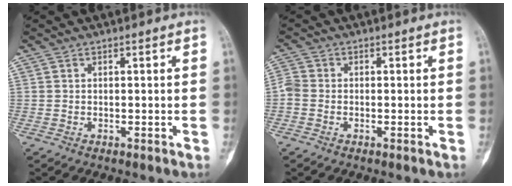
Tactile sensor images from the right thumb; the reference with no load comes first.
{"total": 2.6, "force": [-0.7, 2.0, 1.6], "torque": [-0.041, 0.003, -0.027]}